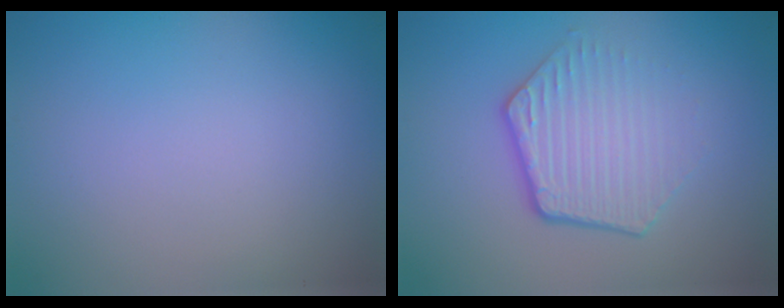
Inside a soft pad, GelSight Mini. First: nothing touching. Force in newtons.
{"total": 4.2, "press": 3.1, "slide": 2.9}